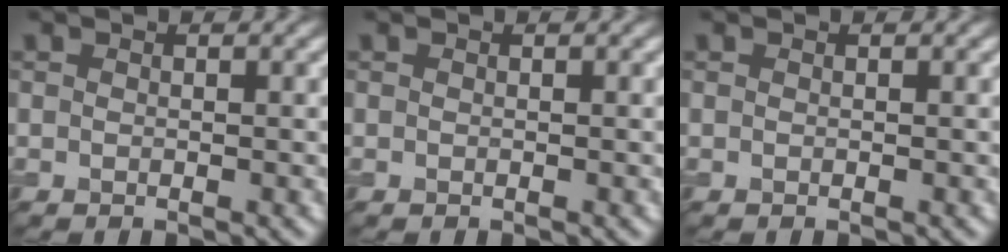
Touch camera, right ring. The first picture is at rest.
{"total": 0.0}
{"total": 0.0}